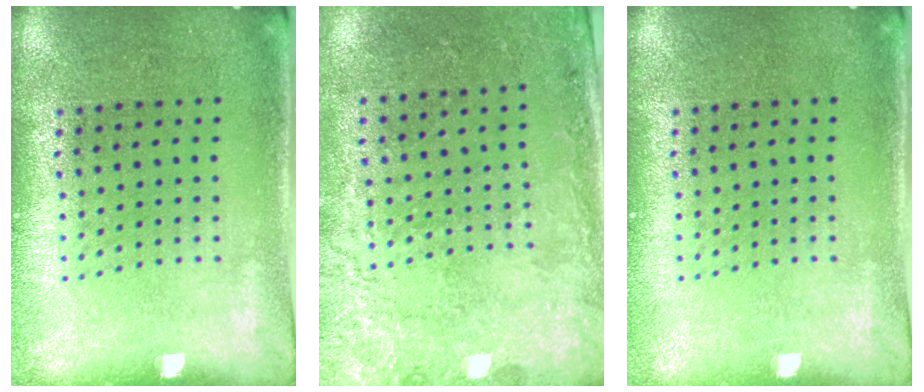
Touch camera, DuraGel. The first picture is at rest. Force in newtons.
{"total": 2.7, "press": 2.2, "slide": 1.5}
{"total": 0.0}